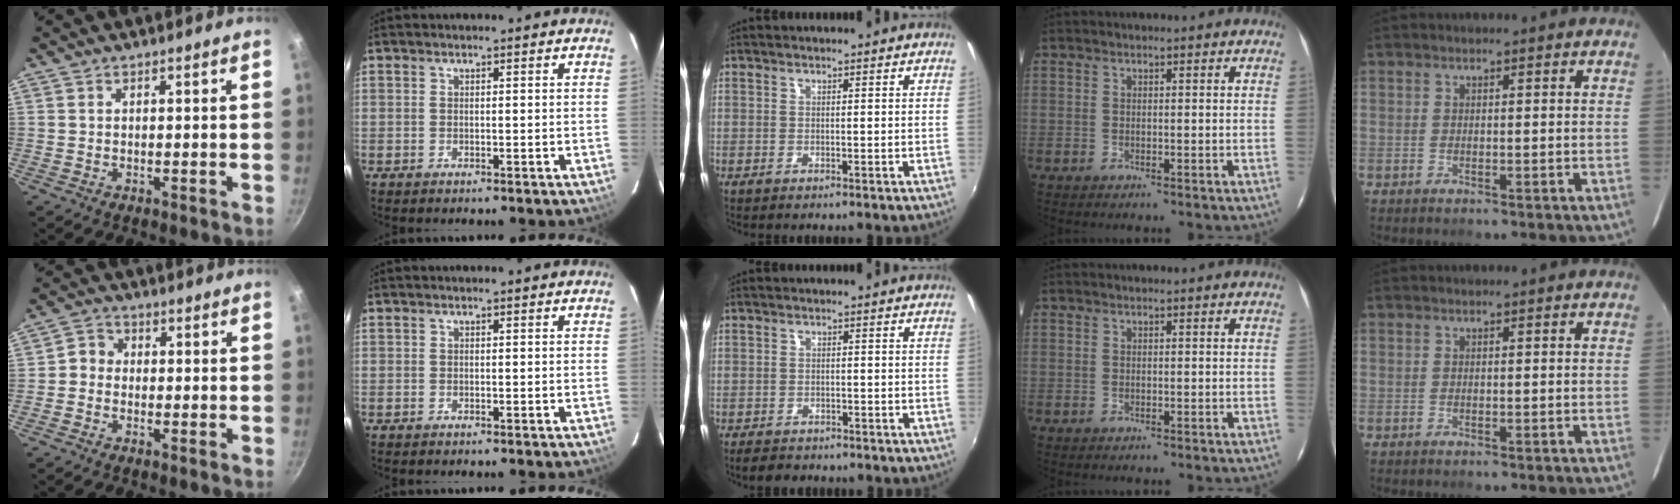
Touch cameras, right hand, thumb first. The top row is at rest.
{"thumb": {"total": 3.1, "force": [-0.7, 2.8, 1.2], "torque": [-0.008, 0.012, -0.028]}, "middle": {"total": 3.1, "force": [-2.5, 1.7, 0.8], "torque": [-0.025, -0.006, -0.044]}}